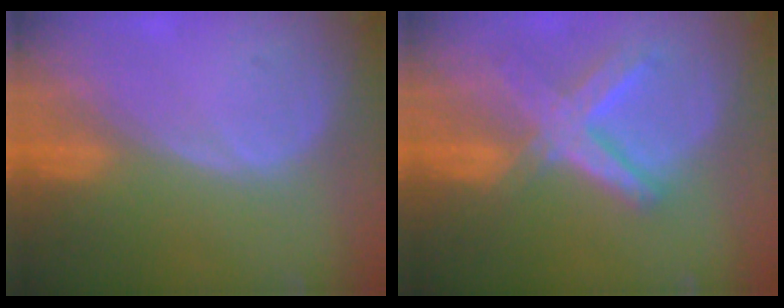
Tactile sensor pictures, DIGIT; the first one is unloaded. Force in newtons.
{"total": 8.4, "press": 7.1, "slide": 4.3}